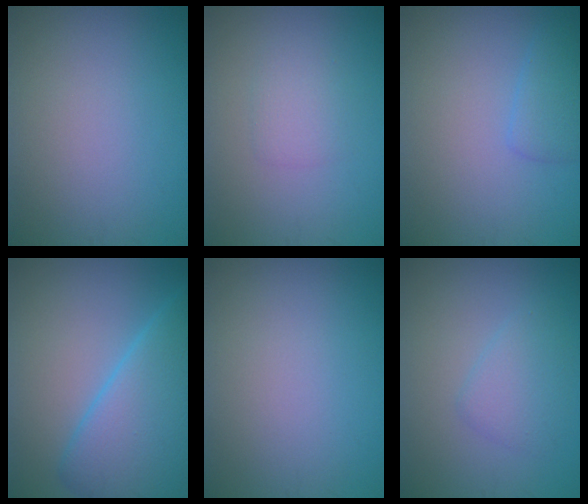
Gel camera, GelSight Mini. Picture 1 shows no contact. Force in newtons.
{"total": 1.6, "press": 1.6, "slide": 0.1}
{"total": 1.9, "press": 1.9, "slide": 0.2}
{"total": 8.2, "press": 8.2, "slide": 0.3}
{"total": 0.0}
{"total": 2.3, "press": 2.3, "slide": 0.1}